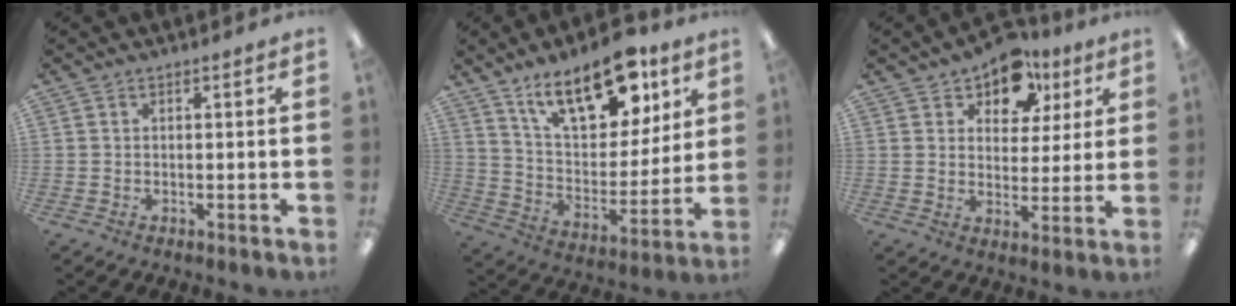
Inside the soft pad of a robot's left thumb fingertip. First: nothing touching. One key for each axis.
{"total": 19.9, "fx": 12.4, "fy": 9.7, "fz": 12.3, "tx": -0.191, "ty": -0.058, "tz": 0.212}
{"total": 11.0, "fx": 7.5, "fy": 6.7, "fz": 4.4, "tx": -0.064, "ty": -0.037, "tz": 0.134}